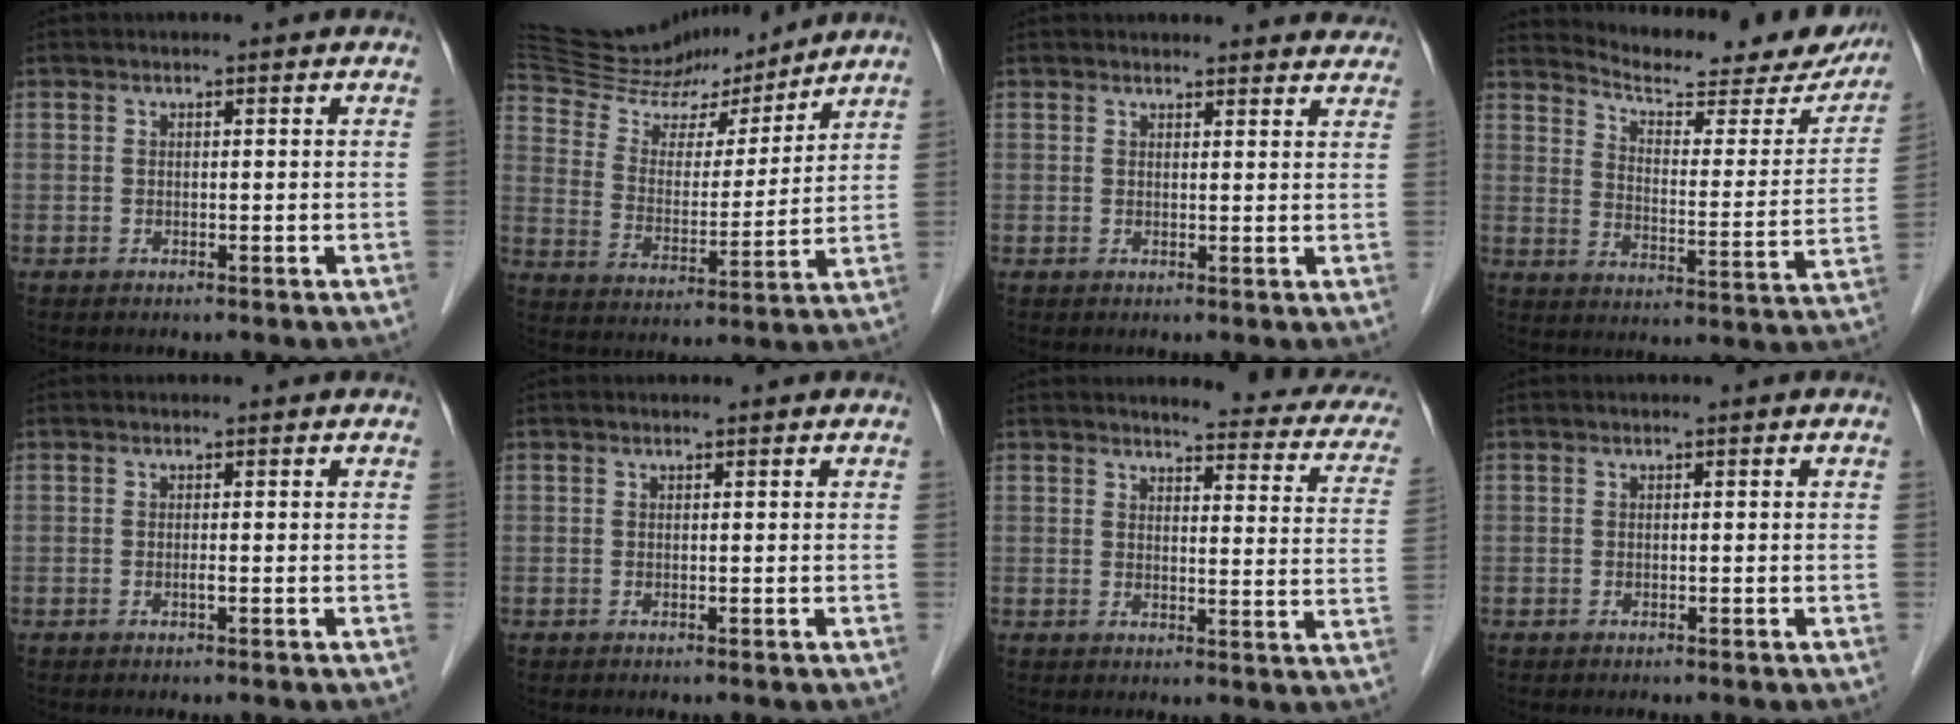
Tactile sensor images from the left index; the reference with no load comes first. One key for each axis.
{"total": 19.8, "fx": 18.3, "fy": 5.4, "fz": 5.3, "tx": -0.099, "ty": 0.004, "tz": 0.302}
{"total": 9.5, "fx": 8.9, "fy": 3.0, "fz": 1.3, "tx": 0.023, "ty": 0.008, "tz": 0.083}
{"total": 21.2, "fx": 19.4, "fy": 4.1, "fz": 7.3, "tx": -0.090, "ty": -0.046, "tz": 0.248}
{"total": 0.5, "fx": 0.1, "fy": 0.2, "fz": 0.4, "tx": -0.007, "ty": 0.002, "tz": -0.001}
{"total": 0.9, "fx": 0.8, "fy": 0.4, "fz": 0.0, "tx": 0.006, "ty": 0.007, "tz": 0.011}
{"total": 14.5, "fx": 13.1, "fy": 3.0, "fz": 5.6, "tx": -0.031, "ty": -0.045, "tz": 0.120}
{"total": 0.0}